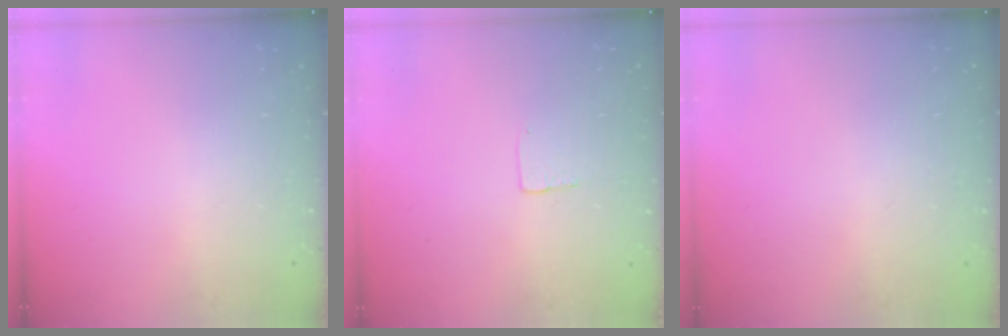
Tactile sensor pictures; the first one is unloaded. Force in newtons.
{"total": 2.7, "press": 2.7, "slide": 0.1}
{"total": 0.0}